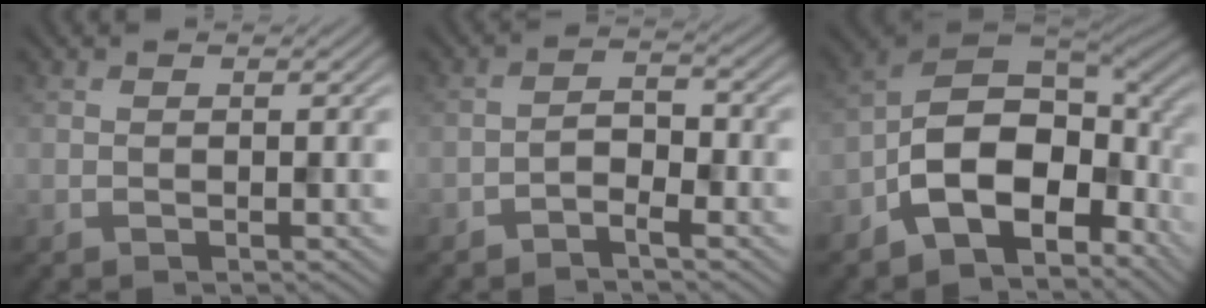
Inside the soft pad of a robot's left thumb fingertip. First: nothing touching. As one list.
[{"total": 2.5, "force": [-1.9, 0.9, 1.5], "torque": [-0.026, 0.009, -0.042]}, {"total": 14.2, "force": [-5.1, 8.3, 10.3], "torque": [-0.180, -0.019, -0.104]}]